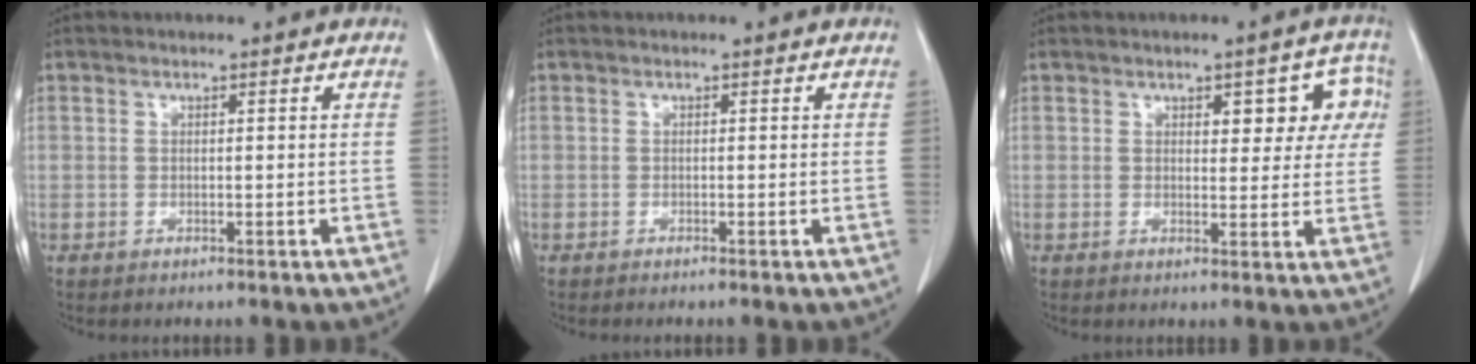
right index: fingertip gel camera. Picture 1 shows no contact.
{"total": 0.5, "force": [-0.5, -0.1, 0.2], "torque": [-0.006, 0.000, -0.010]}
{"total": 6.6, "force": [2.2, 3.2, 5.3], "torque": [-0.045, 0.020, 0.025]}